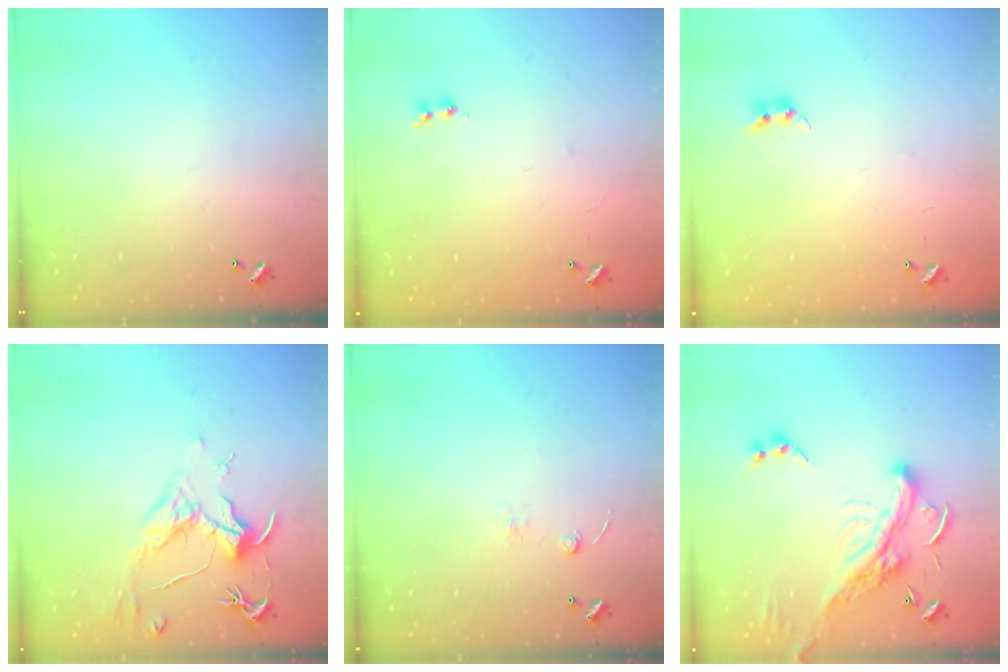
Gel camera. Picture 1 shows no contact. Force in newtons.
{"total": 7.3, "press": 7.3, "slide": 0.5}
{"total": 7.6, "press": 7.6, "slide": 0.5}
{"total": 1.6, "press": 1.4, "slide": 0.7}
{"total": 2.5, "press": 2.4, "slide": 0.8}
{"total": 6.7, "press": 6.7, "slide": 1.0}